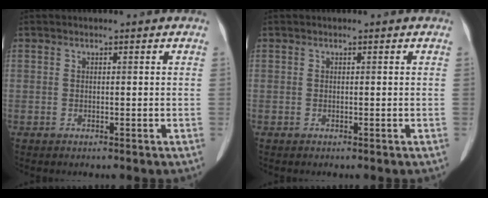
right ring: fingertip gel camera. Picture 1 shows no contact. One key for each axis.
{"total": 0.0}